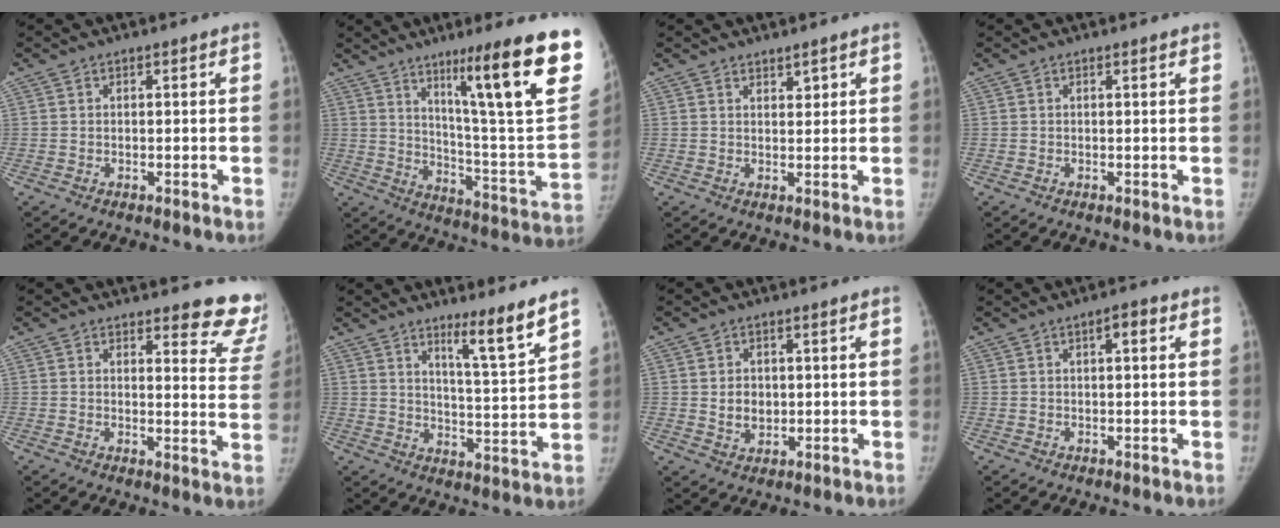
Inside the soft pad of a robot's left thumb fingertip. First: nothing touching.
{"total": 26.9, "force": [14.1, 3.1, 22.7], "torque": [-0.286, -0.061, 0.220]}
{"total": 1.5, "force": [1.2, 0.5, 0.6], "torque": [0.001, -0.009, 0.020]}
{"total": 0.6, "force": [0.5, 0.1, 0.4], "torque": [-0.005, 0.000, 0.006]}
{"total": 10.7, "force": [10.1, 2.8, 2.0], "torque": [0.024, -0.101, 0.082]}
{"total": 9.1, "force": [6.7, 0.1, 6.1], "torque": [-0.089, -0.065, 0.107]}
{"total": 4.4, "force": [0.3, 3.4, 2.7], "torque": [-0.026, -0.004, 0.013]}
{"total": 2.7, "force": [1.0, 0.9, 2.3], "torque": [-0.030, 0.005, 0.013]}